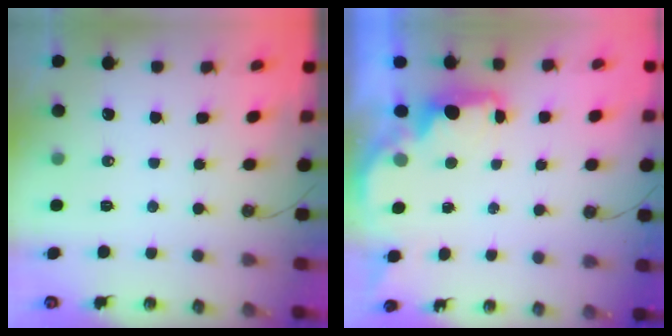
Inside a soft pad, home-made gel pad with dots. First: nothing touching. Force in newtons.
{"total": 2.2, "press": 2.1, "slide": 0.8}